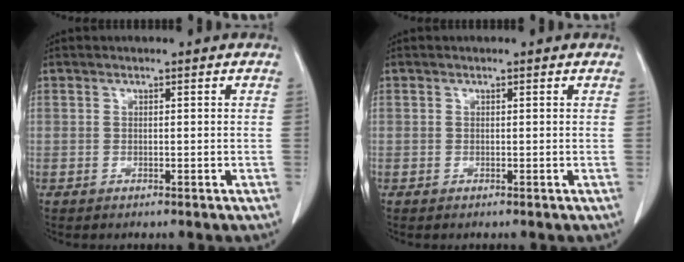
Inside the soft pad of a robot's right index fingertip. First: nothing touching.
{"total": 0.0}